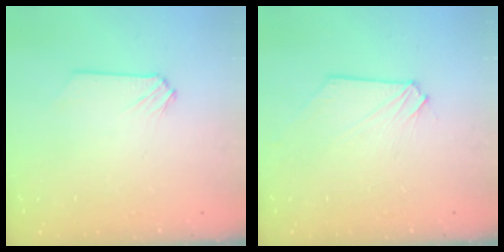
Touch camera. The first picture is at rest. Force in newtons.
{"total": 0.0}